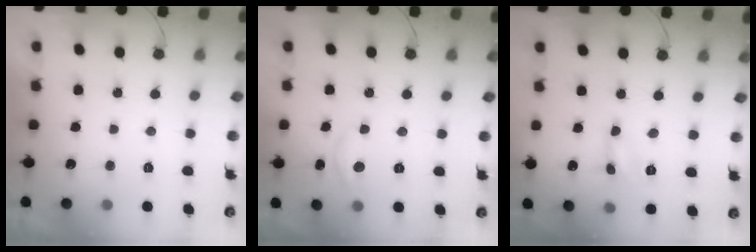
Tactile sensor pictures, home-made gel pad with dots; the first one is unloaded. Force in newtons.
{"total": 4.7, "press": 4.6, "slide": 0.4}
{"total": 1.6, "press": 1.6, "slide": 0.1}